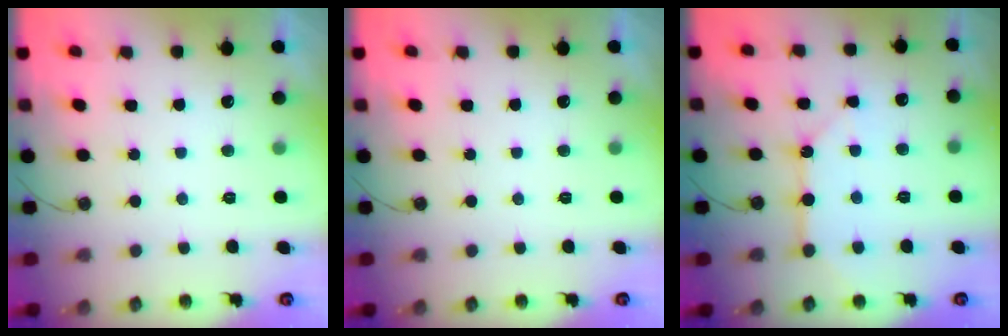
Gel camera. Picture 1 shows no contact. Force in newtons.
{"total": 0.0}
{"total": 10.8, "press": 10.8, "slide": 1.0}